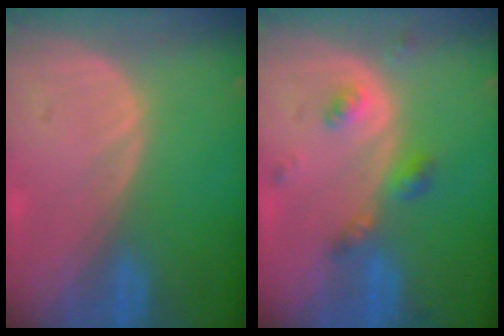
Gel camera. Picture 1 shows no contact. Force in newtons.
{"total": 4.5, "press": 4.2, "slide": 1.8}